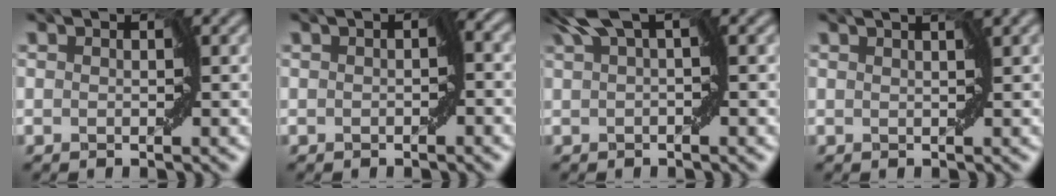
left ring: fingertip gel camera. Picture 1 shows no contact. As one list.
[{"total": 2.4, "force": [-0.3, 1.1, 2.1], "torque": [-0.030, 0.003, -0.012]}, {"total": 3.1, "force": [1.5, 0.5, 2.6], "torque": [-0.051, 0.010, 0.019]}, {"total": 1.1, "force": [0.4, 0.0, 1.0], "torque": [-0.024, 0.003, 0.004]}]